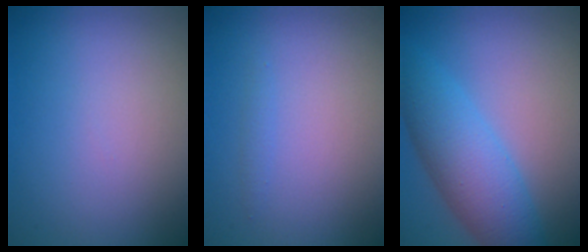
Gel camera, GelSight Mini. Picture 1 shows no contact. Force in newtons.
{"total": 0.5, "press": 0.5, "slide": 0.0}
{"total": 6.1, "press": 6.1, "slide": 0.1}